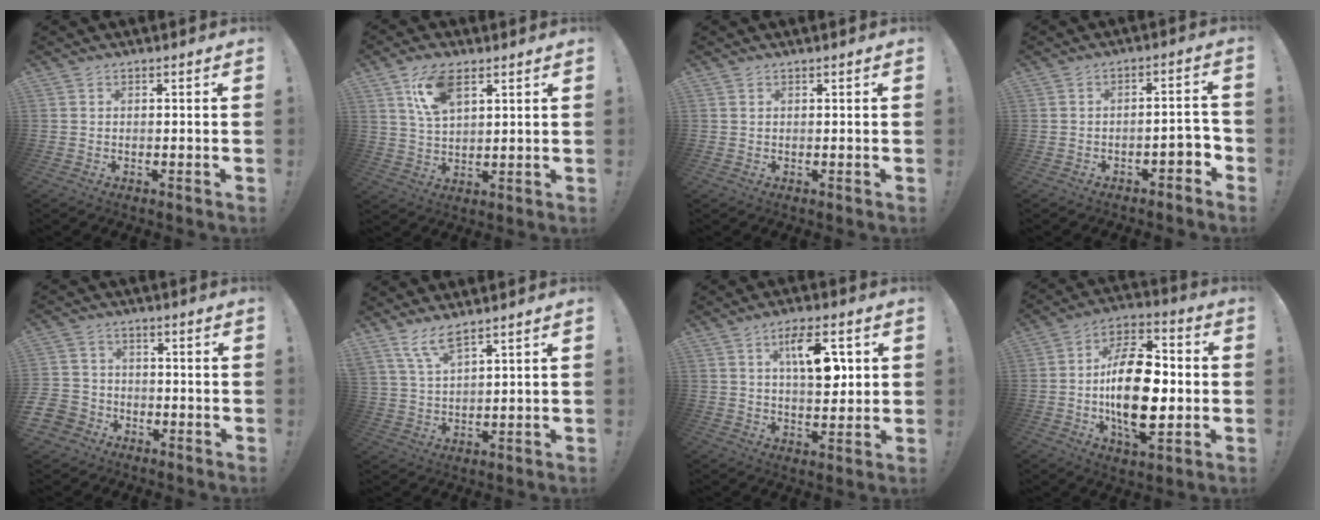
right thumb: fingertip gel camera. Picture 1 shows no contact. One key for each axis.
{"total": 10.2, "fx": 5.5, "fy": 5.0, "fz": 7.0, "tx": -0.124, "ty": -0.009, "tz": 0.103}
{"total": 0.6, "fx": 0.5, "fy": 0.2, "fz": 0.2, "tx": 0.004, "ty": -0.004, "tz": 0.008}
{"total": 4.7, "fx": -2.9, "fy": 1.6, "fz": 3.3, "tx": -0.044, "ty": 0.007, "tz": -0.050}
{"total": 7.1, "fx": -3.5, "fy": 6.0, "fz": 1.3, "tx": -0.035, "ty": 0.024, "tz": -0.067}
{"total": 6.8, "fx": 5.3, "fy": 1.3, "fz": 4.1, "tx": -0.087, "ty": -0.024, "tz": 0.098}
{"total": 12.6, "fx": 4.3, "fy": 5.6, "fz": 10.5, "tx": -0.151, "ty": -0.003, "tz": 0.070}
{"total": 22.0, "fx": -2.1, "fy": 11.5, "fz": 18.6, "tx": -0.338, "ty": 0.003, "tz": -0.036}